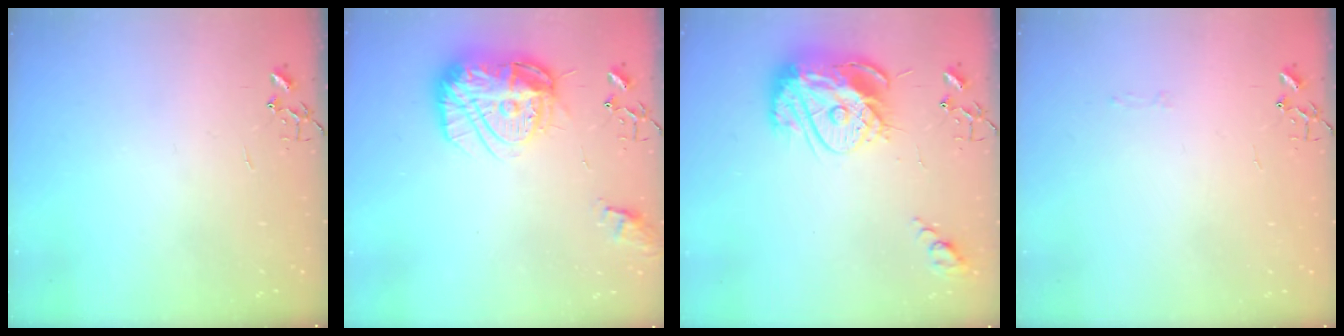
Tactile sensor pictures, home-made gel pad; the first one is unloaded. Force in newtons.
{"total": 18.5, "press": 18.4, "slide": 1.8}
{"total": 17.6, "press": 17.6, "slide": 1.5}
{"total": 3.2, "press": 3.2, "slide": 0.5}